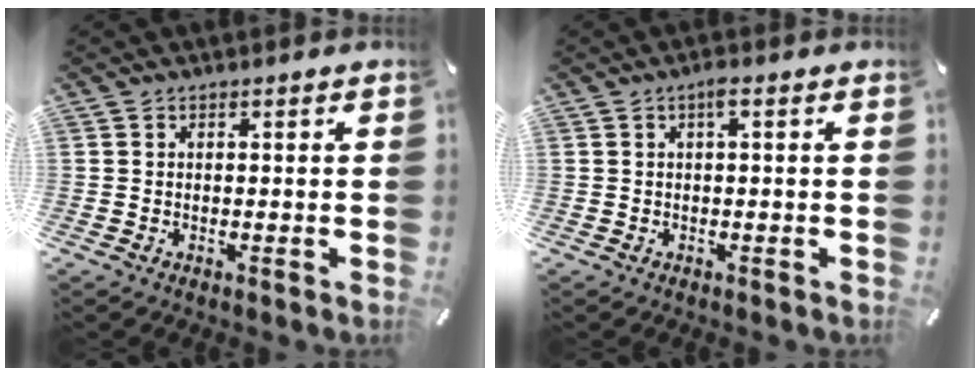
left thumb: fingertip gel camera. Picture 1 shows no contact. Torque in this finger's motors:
{"motor_torque": [0.58, 0.56, 0.60, 0.03, 0.00]}